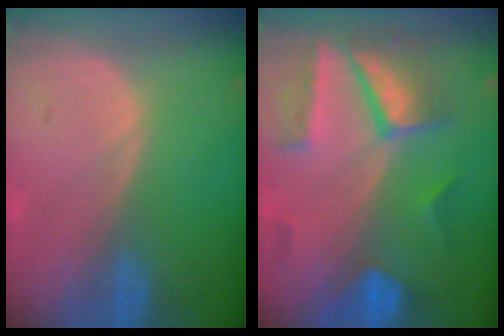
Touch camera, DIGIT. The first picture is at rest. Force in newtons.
{"total": 8.7, "press": 7.8, "slide": 3.9}